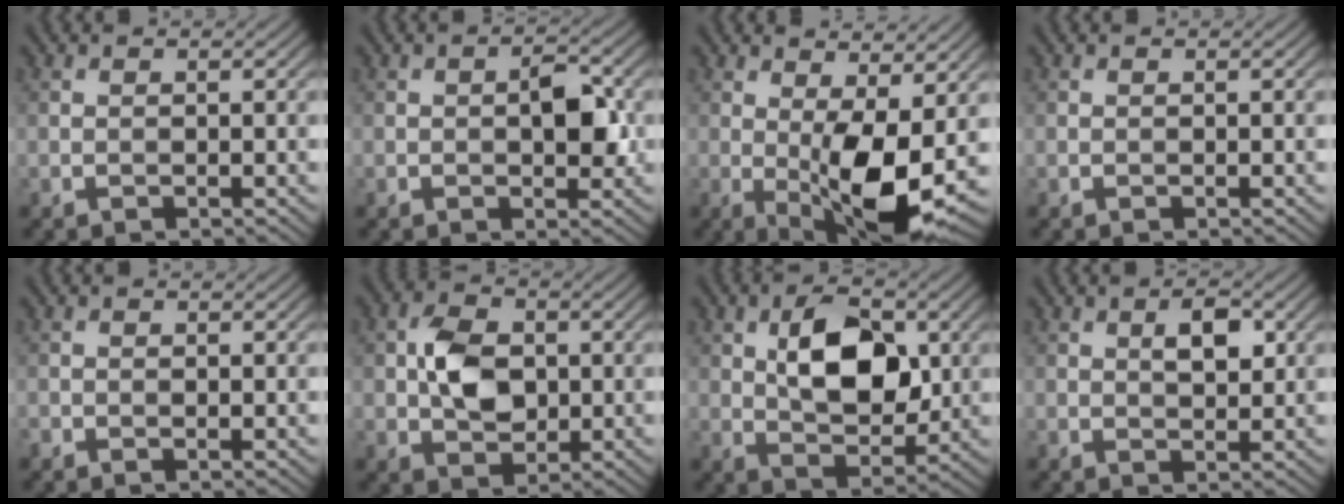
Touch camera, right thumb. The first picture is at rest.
{"total": 4.2, "force": [0.0, 2.0, 3.7], "torque": [-0.055, 0.002, -0.003]}
{"total": 9.9, "force": [-0.4, 3.4, 9.3], "torque": [-0.160, -0.007, -0.004]}
{"total": 0.0}
{"total": 0.5, "force": [-0.2, 0.4, 0.3], "torque": [-0.005, -0.001, -0.005]}
{"total": 6.0, "force": [0.2, 4.4, 4.2], "torque": [-0.082, 0.002, 0.002]}
{"total": 9.1, "force": [1.9, 5.2, 7.2], "torque": [-0.121, 0.005, 0.032]}
{"total": 3.3, "force": [1.0, 1.6, 2.7], "torque": [-0.045, 0.000, 0.017]}